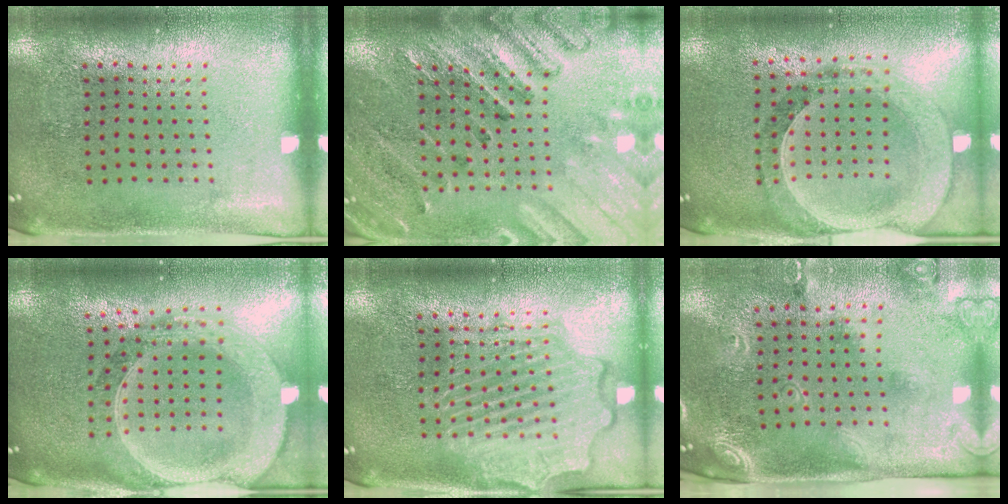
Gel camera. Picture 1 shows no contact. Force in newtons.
{"total": 2.5, "press": 2.5, "slide": 0.4}
{"total": 1.5, "press": 1.5, "slide": 0.3}
{"total": 2.9, "press": 2.5, "slide": 1.5}
{"total": 4.3, "press": 4.3, "slide": 0.5}
{"total": 2.5, "press": 1.7, "slide": 1.9}